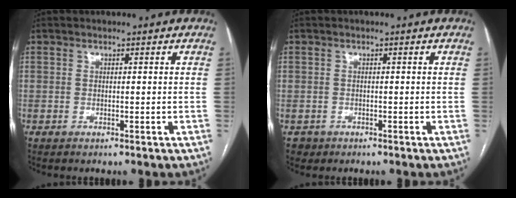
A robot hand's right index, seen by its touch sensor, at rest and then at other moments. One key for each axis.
{"total": 1.7, "fx": -0.8, "fy": 1.5, "fz": -0.2, "tx": -0.002, "ty": 0.006, "tz": -0.012}